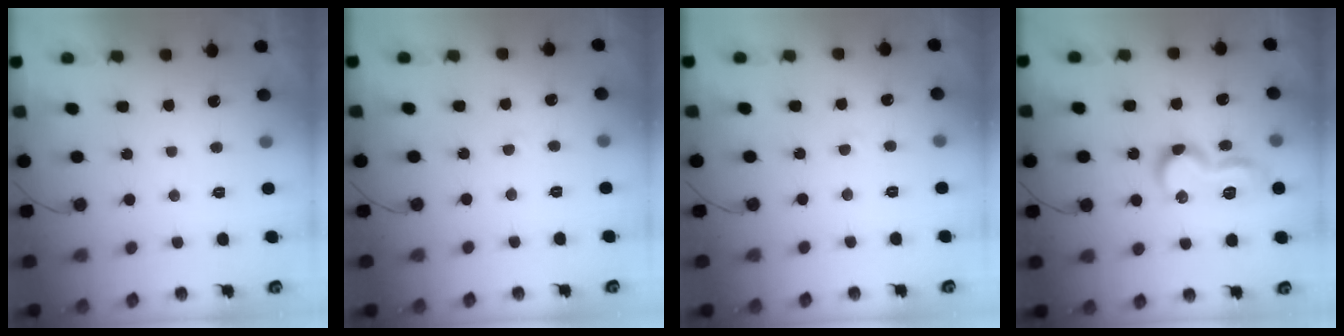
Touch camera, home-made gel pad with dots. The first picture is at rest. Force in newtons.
{"total": 2.9, "press": 2.9, "slide": 0.3}
{"total": 2.9, "press": 2.9, "slide": 0.3}
{"total": 12.6, "press": 12.6, "slide": 1.2}